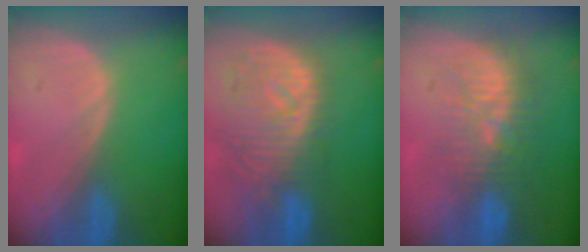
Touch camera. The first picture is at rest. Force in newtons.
{"total": 11.0, "press": 9.7, "slide": 5.3}
{"total": 9.4, "press": 8.9, "slide": 2.9}